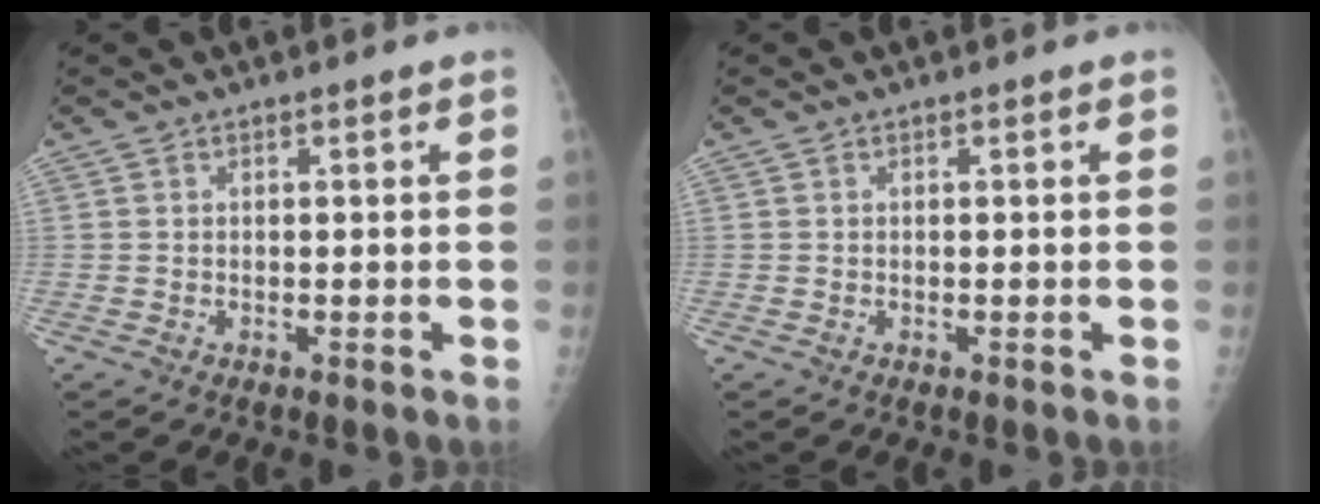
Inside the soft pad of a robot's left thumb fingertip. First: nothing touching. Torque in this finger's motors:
{"motor_torque": [0.03, 0.11, 0.13, 0.17, 0.00]}